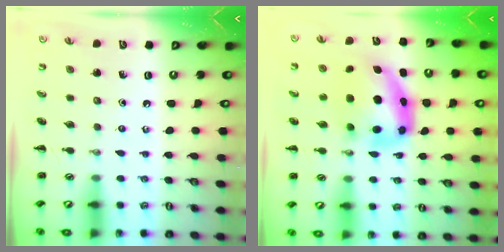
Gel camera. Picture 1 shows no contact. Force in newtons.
{"total": 9.1, "press": 8.8, "slide": 2.2}